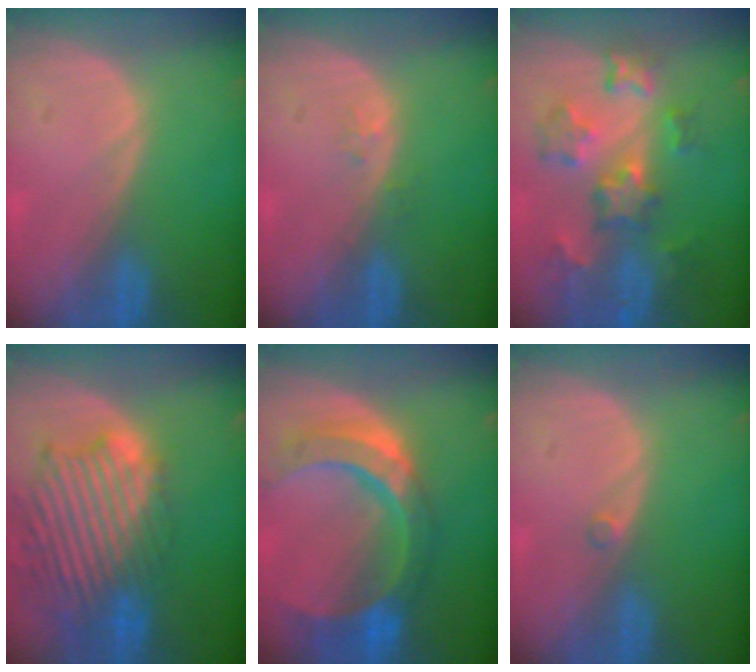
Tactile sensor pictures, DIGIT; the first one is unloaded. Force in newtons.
{"total": 0.9, "press": 0.9, "slide": 0.2}
{"total": 8.9, "press": 7.9, "slide": 4.2}
{"total": 13.8, "press": 11.8, "slide": 7.2}
{"total": 11.2, "press": 9.4, "slide": 6.0}
{"total": 0.6, "press": 0.6, "slide": 0.1}